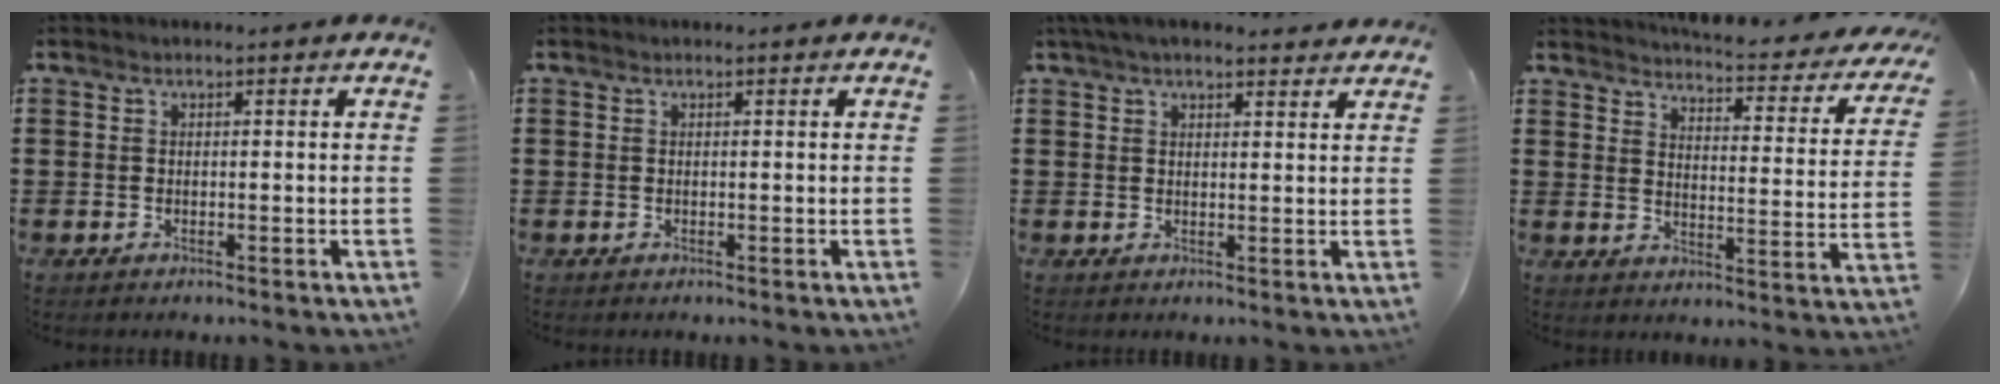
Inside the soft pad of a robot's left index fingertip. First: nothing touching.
{"total": 0.0}
{"total": 3.6, "force": [3.1, 1.0, 1.5], "torque": [-0.037, 0.002, 0.057]}
{"total": 4.0, "force": [3.8, -0.2, 1.3], "torque": [-0.039, -0.039, 0.056]}